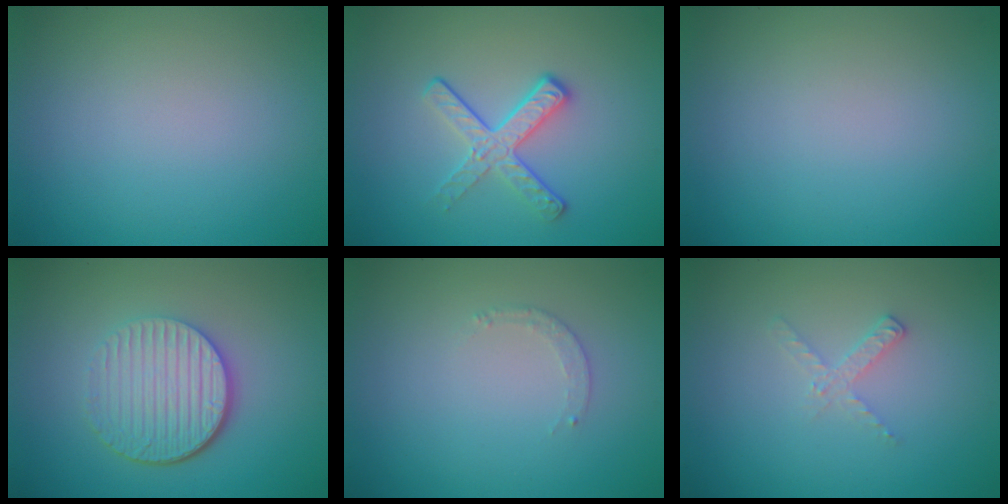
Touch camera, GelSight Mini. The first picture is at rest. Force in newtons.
{"total": 3.2, "press": 2.6, "slide": 1.8}
{"total": 0.0}
{"total": 5.5, "press": 3.9, "slide": 3.9}
{"total": 0.6, "press": 0.5, "slide": 0.3}
{"total": 1.4, "press": 1.4, "slide": 0.1}